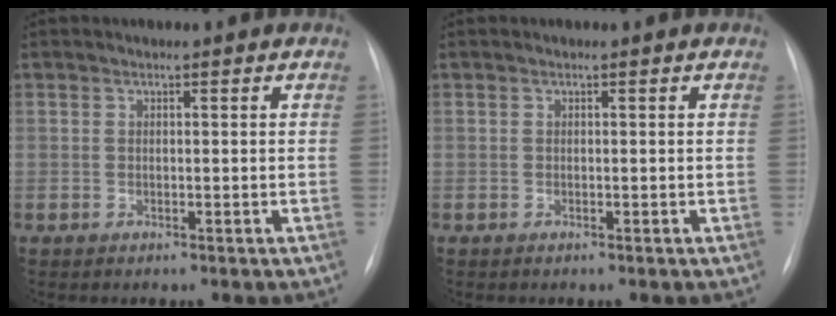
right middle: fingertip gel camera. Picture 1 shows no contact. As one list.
[{"total": 0.0}]